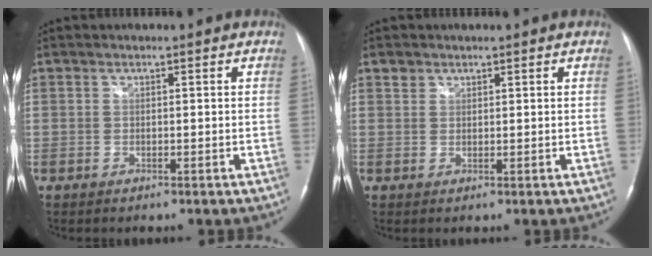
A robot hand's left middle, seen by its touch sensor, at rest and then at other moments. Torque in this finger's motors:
{"motor_torque": [0.19, -0.10, 0.14, 0.02]}